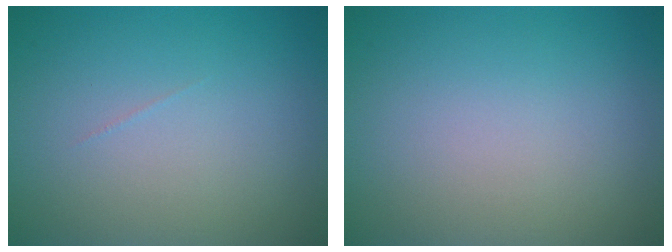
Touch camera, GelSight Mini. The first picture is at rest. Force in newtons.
{"total": 0.0}